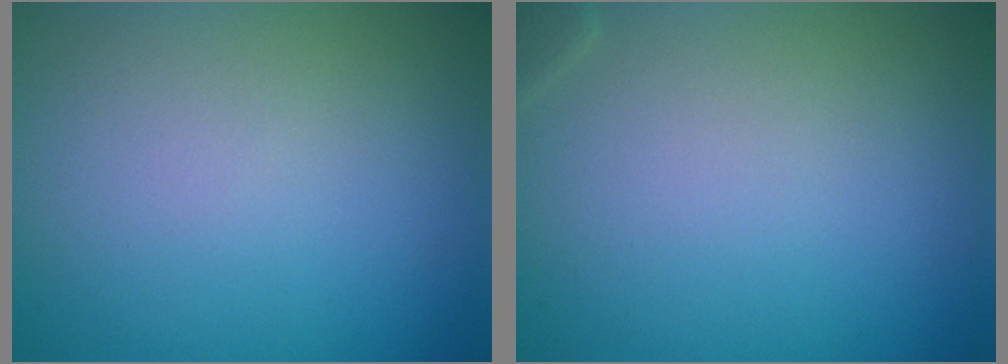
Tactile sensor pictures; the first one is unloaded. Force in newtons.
{"total": 0.6, "press": 0.6, "slide": 0.0}